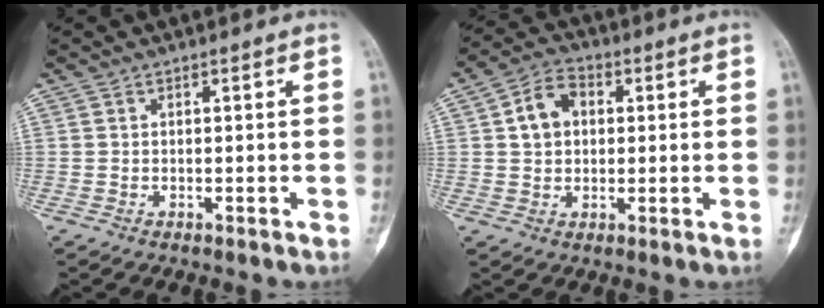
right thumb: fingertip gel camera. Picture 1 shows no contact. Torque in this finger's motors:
{"motor_torque": [-0.65, 0.50, 0.40, -0.19, -0.03]}